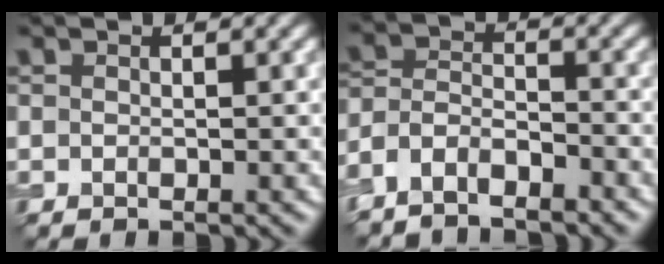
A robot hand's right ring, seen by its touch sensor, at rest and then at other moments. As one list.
[{"total": 4.2, "force": [-3.7, 1.5, 1.3], "torque": [-0.020, -0.001, -0.080]}]